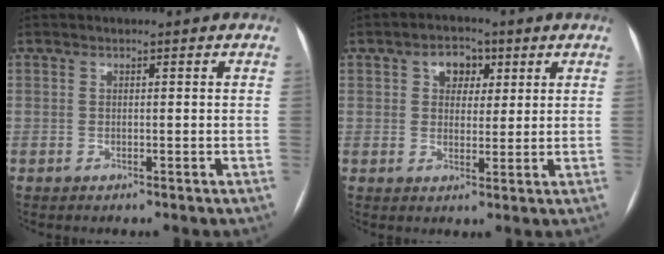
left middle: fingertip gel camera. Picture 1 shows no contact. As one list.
[{"total": 4.8, "force": [2.0, 3.4, 2.8], "torque": [-0.041, 0.015, 0.032]}]